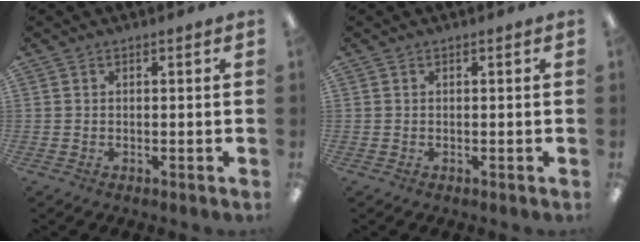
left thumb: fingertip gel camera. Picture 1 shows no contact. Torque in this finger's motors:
{"motor_torque": [-0.01, 0.00, -0.11, 0.04, 0.00]}